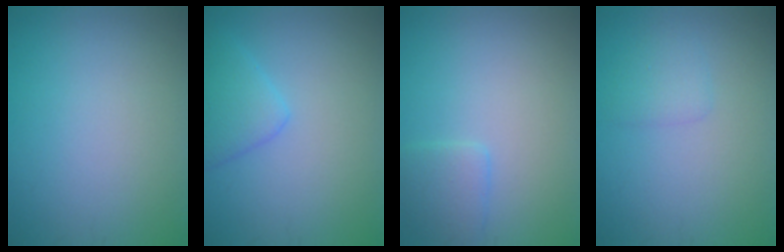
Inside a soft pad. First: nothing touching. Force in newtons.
{"total": 2.8, "press": 2.8, "slide": 0.1}
{"total": 1.9, "press": 1.9, "slide": 0.1}
{"total": 1.5, "press": 1.4, "slide": 0.1}